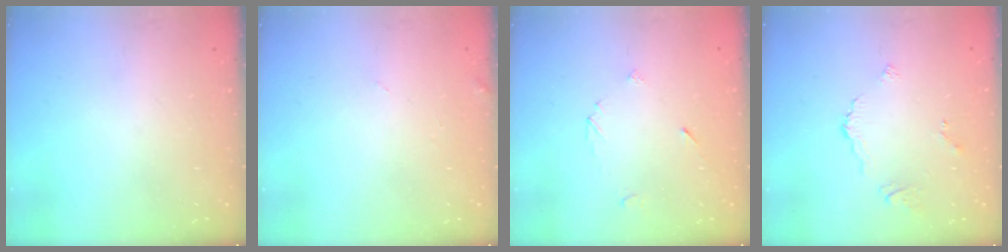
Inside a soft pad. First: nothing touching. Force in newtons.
{"total": 2.2, "press": 2.2, "slide": 0.2}
{"total": 2.6, "press": 2.6, "slide": 0.2}
{"total": 3.9, "press": 3.9, "slide": 0.3}